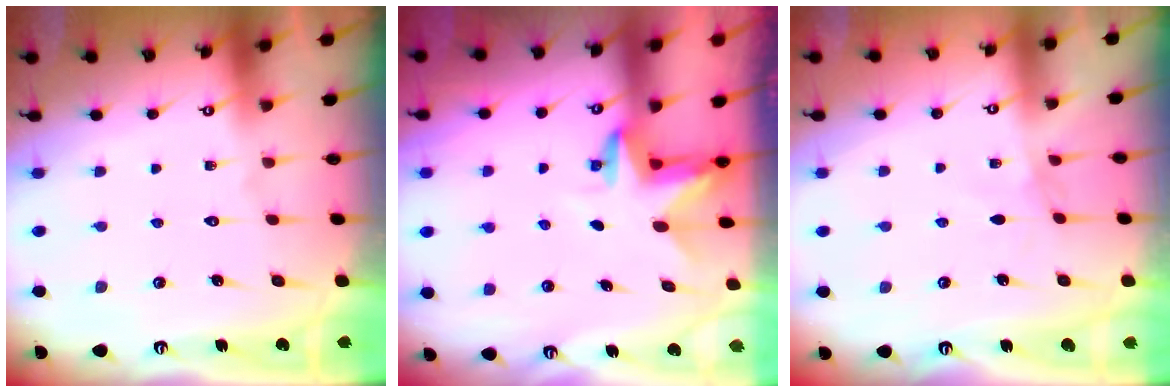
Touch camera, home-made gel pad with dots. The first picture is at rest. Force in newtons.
{"total": 3.3, "press": 3.3, "slide": 0.1}
{"total": 1.2, "press": 1.1, "slide": 0.4}